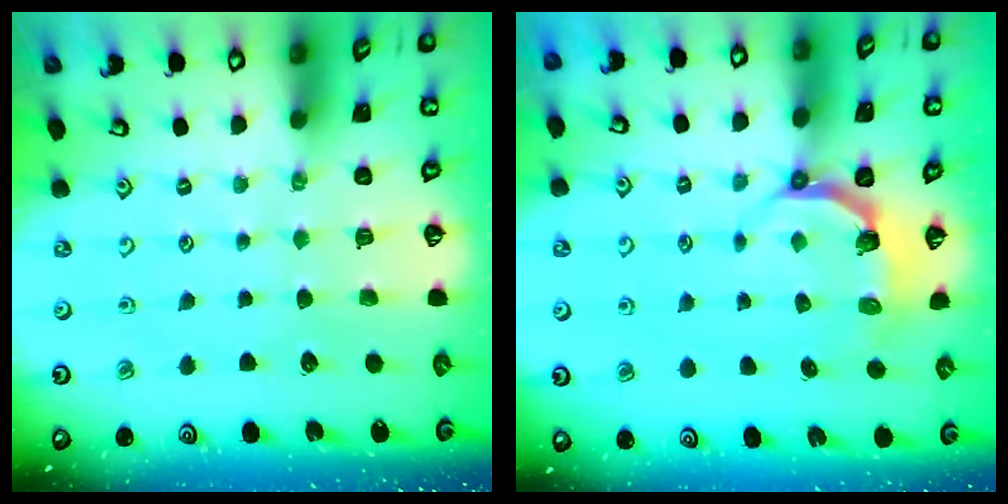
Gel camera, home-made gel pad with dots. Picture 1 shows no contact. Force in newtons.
{"total": 4.6, "press": 3.0, "slide": 3.5}